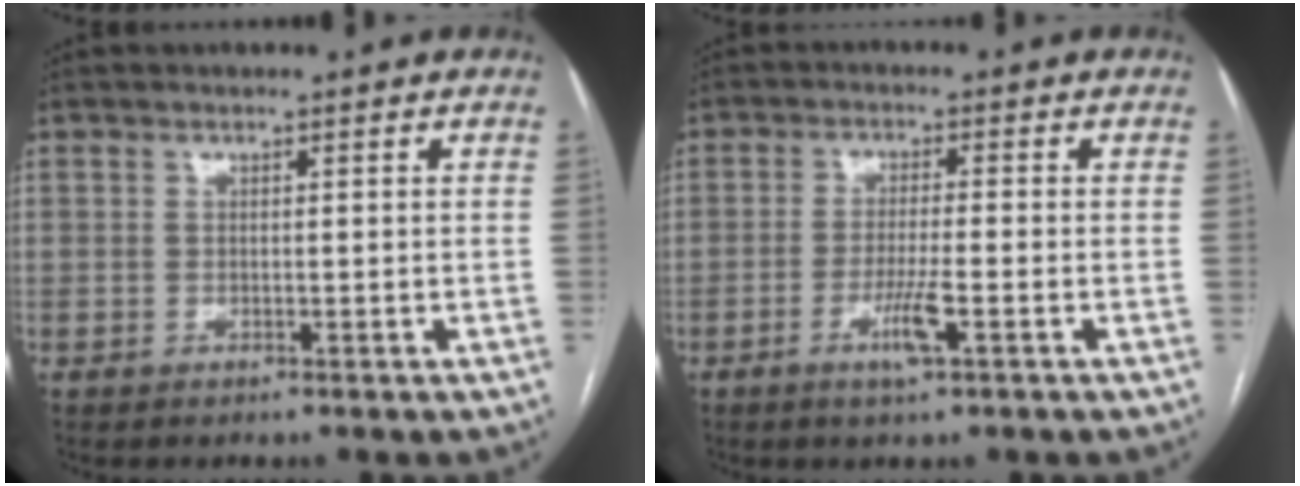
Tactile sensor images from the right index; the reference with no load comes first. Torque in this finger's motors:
{"motor_torque": [-0.01, 0.10, 0.09, 0.02]}